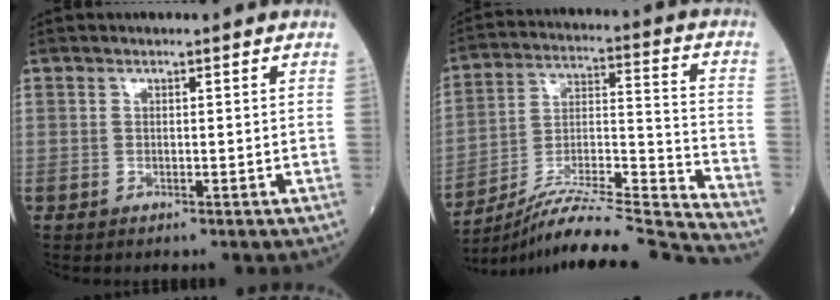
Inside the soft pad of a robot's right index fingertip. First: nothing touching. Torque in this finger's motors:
{"motor_torque": [-0.73, -0.46, 0.04, 0.02]}